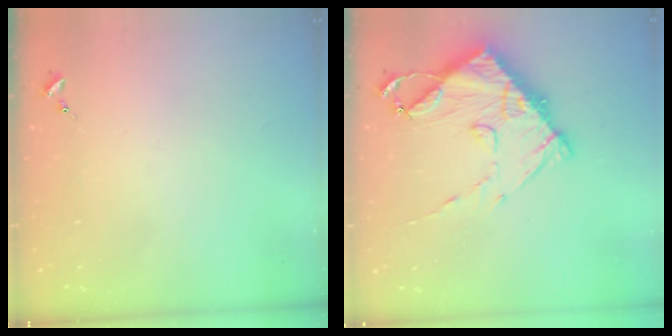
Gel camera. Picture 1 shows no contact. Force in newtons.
{"total": 13.5, "press": 13.5, "slide": 1.2}